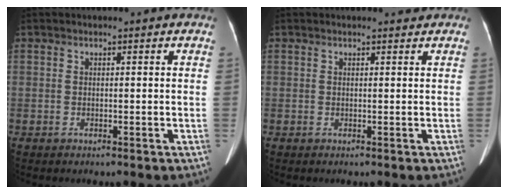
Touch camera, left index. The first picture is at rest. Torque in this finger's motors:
{"motor_torque": [0.29, -0.04, -0.03, 0.01]}